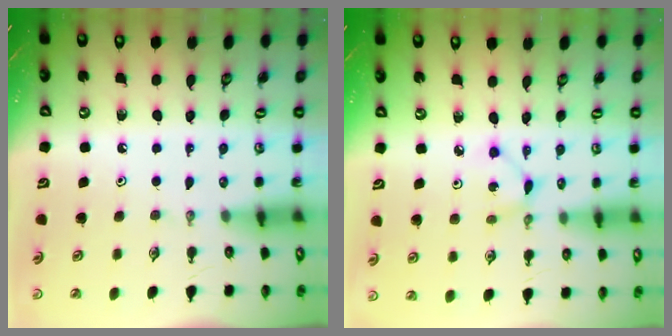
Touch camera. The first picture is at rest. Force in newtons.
{"total": 1.7, "press": 1.7, "slide": 0.1}